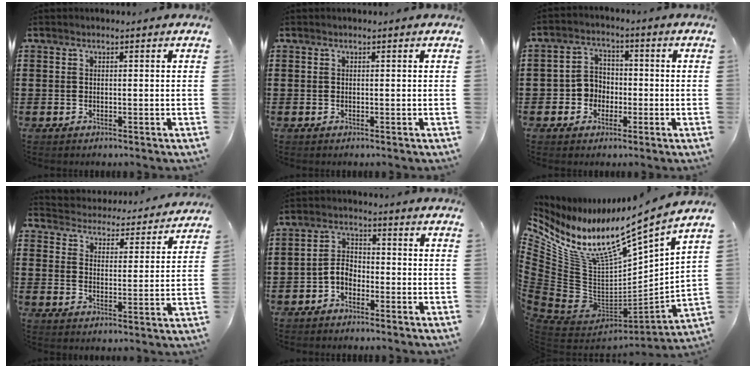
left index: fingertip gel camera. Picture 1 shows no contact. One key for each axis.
{"total": 0.0}
{"total": 4.4, "fx": -1.6, "fy": 3.8, "fz": 1.4, "tx": -0.039, "ty": 0.012, "tz": -0.034}
{"total": 4.1, "fx": 4.1, "fy": 0.0, "fz": -0.5, "tx": -0.019, "ty": -0.039, "tz": 0.066}
{"total": 3.3, "fx": -2.0, "fy": 2.0, "fz": 1.8, "tx": -0.050, "ty": 0.004, "tz": -0.047}
{"total": 12.3, "fx": 7.6, "fy": 3.4, "fz": 9.1, "tx": -0.208, "ty": -0.065, "tz": 0.117}